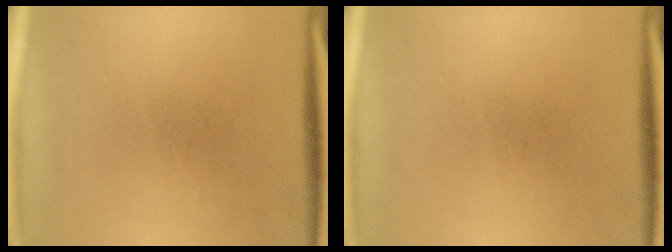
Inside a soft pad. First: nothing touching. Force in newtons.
{"total": 0.0}